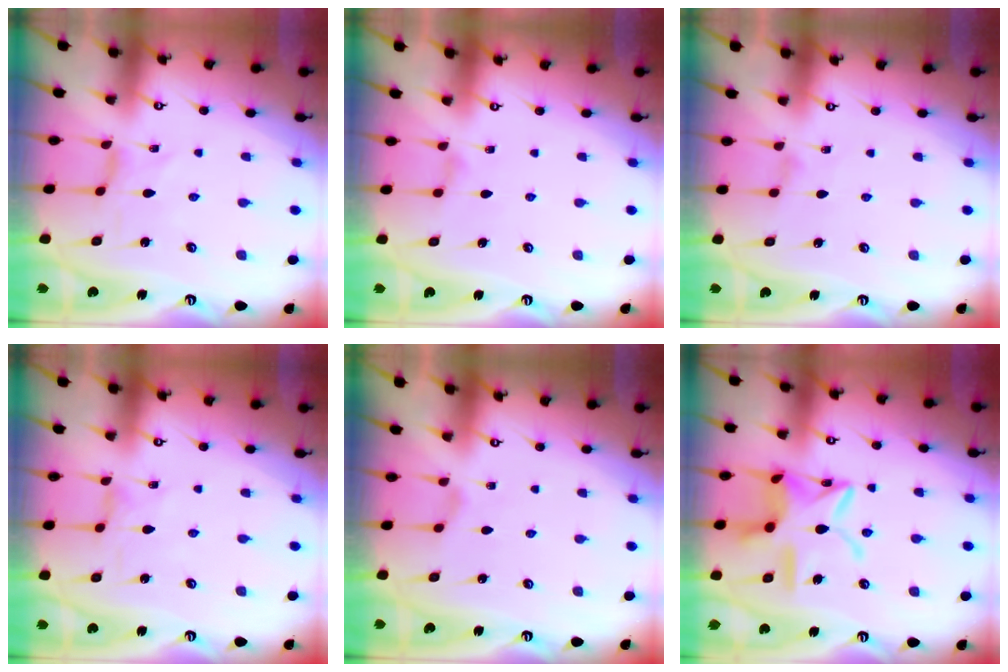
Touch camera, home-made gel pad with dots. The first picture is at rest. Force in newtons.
{"total": 1.3, "press": 1.3, "slide": 0.2}
{"total": 0.8, "press": 0.7, "slide": 0.3}
{"total": 0.0}
{"total": 0.8, "press": 0.7, "slide": 0.3}
{"total": 17.3, "press": 17.2, "slide": 1.4}